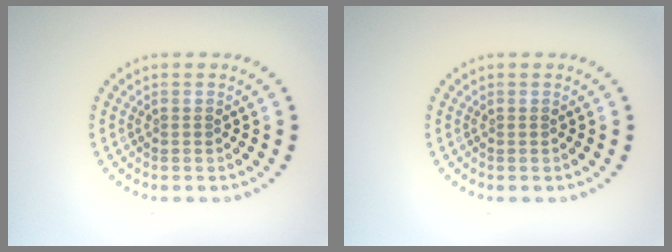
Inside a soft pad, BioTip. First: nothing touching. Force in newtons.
{"total": 0.0}